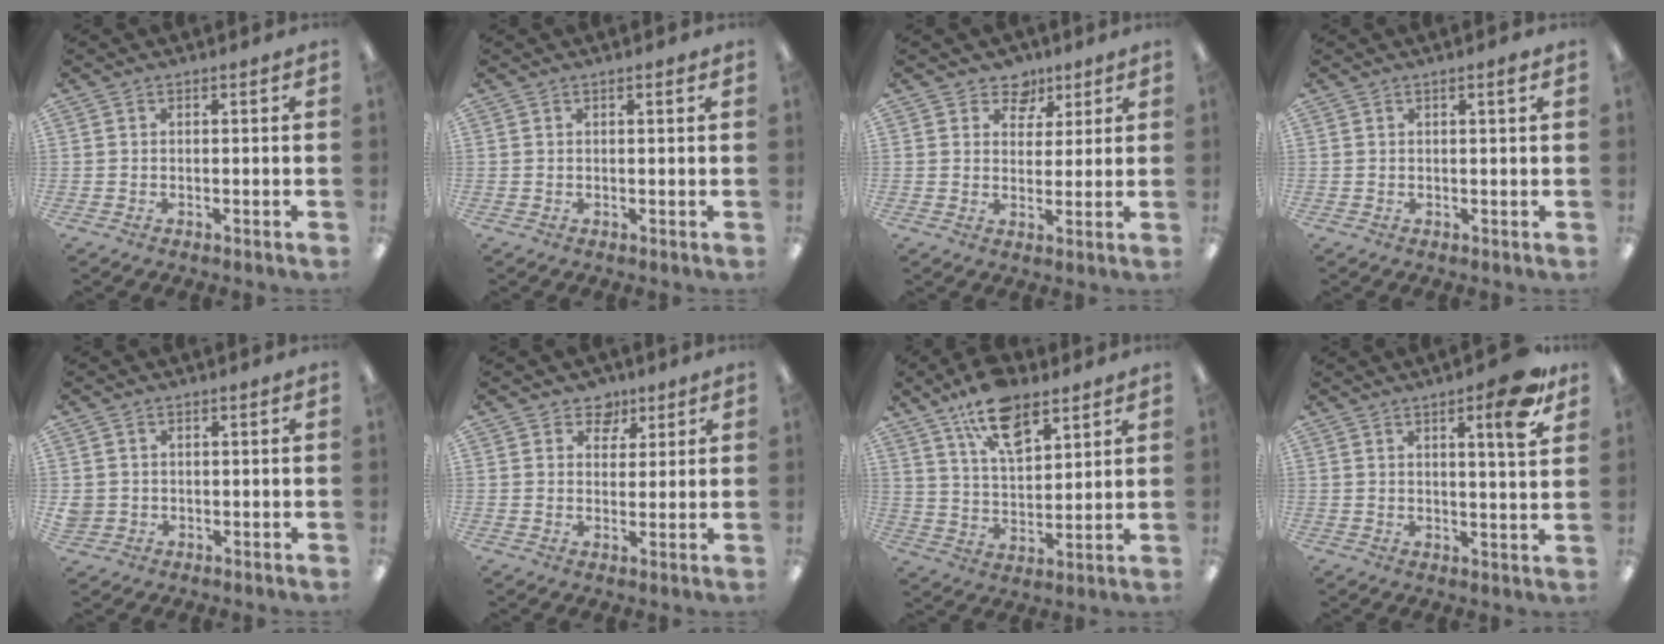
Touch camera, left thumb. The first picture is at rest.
{"total": 0.8, "force": [0.5, 0.1, 0.6], "torque": [-0.012, 0.002, 0.009]}
{"total": 6.2, "force": [4.2, 4.4, 1.2], "torque": [-0.013, -0.023, 0.075]}
{"total": 1.4, "force": [0.9, 0.1, 1.1], "torque": [-0.014, 0.000, 0.013]}
{"total": 2.4, "force": [0.4, 2.3, 0.4], "torque": [-0.011, 0.004, 0.007]}
{"total": 5.2, "force": [3.4, 3.8, 1.2], "torque": [-0.008, -0.015, 0.057]}
{"total": 13.5, "force": [9.0, 6.5, 7.8], "torque": [-0.123, -0.041, 0.160]}
{"total": 8.8, "force": [5.3, 1.8, 6.8], "torque": [-0.086, -0.027, 0.079]}